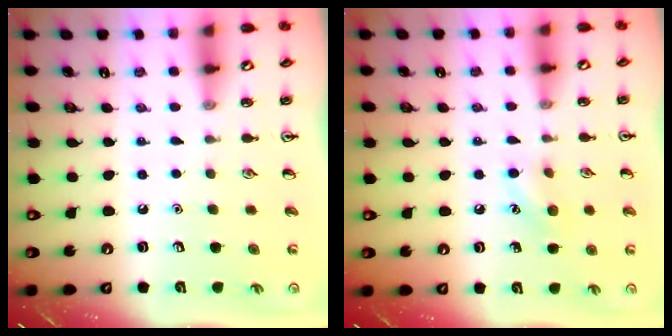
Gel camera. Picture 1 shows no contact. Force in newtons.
{"total": 7.8, "press": 7.5, "slide": 2.0}